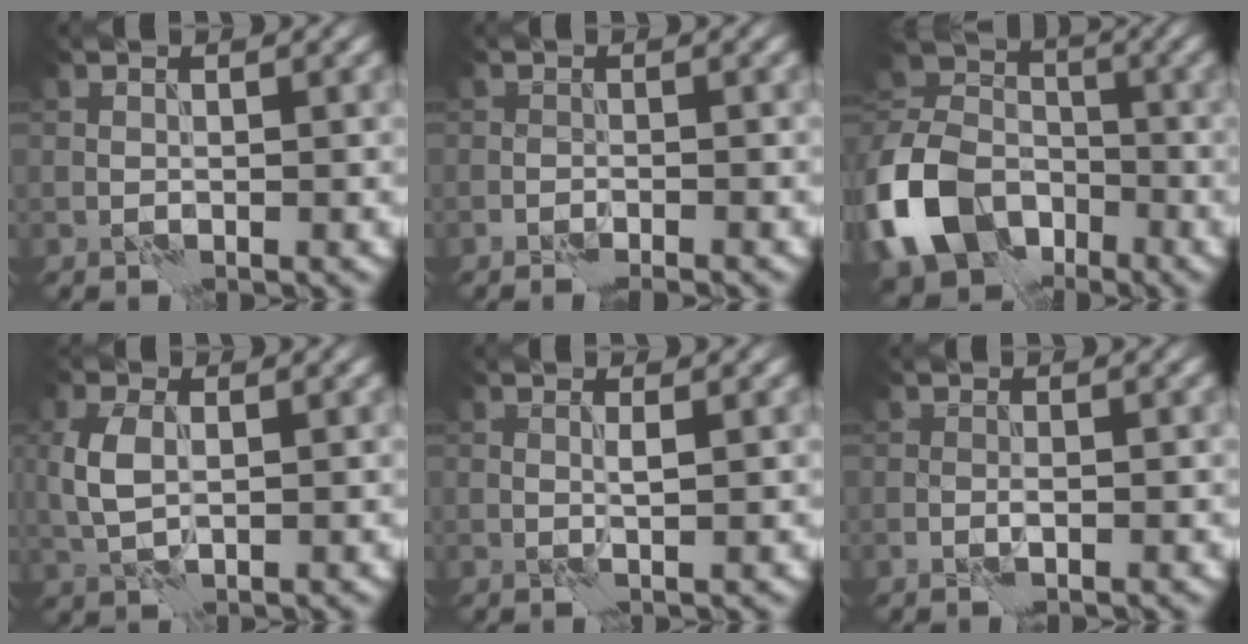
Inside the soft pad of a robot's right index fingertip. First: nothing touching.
{"total": 1.8, "force": [-1.6, 0.3, 0.9], "torque": [-0.021, 0.007, -0.024]}
{"total": 11.3, "force": [-5.1, 8.1, 6.0], "torque": [-0.137, -0.006, -0.116]}
{"total": 3.5, "force": [0.3, 2.0, 2.8], "torque": [-0.070, 0.004, 0.007]}
{"total": 0.8, "force": [0.2, 0.0, 0.8], "torque": [-0.017, 0.001, 0.002]}
{"total": 0.9, "force": [-0.4, 0.3, 0.7], "torque": [-0.016, 0.002, -0.007]}